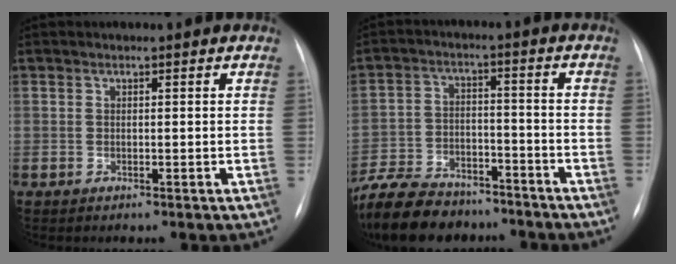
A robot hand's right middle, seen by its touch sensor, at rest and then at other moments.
{"total": 17.0, "force": [-14.0, 6.9, 6.9], "torque": [-0.157, -0.003, -0.225]}